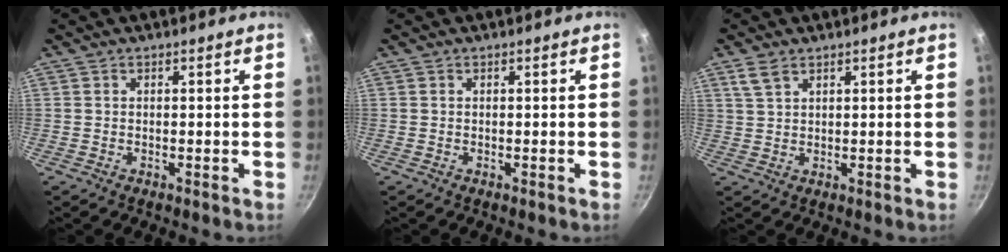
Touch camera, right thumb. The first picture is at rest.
{"total": 0.0}
{"total": 3.4, "force": [2.2, 1.7, 1.9], "torque": [-0.035, -0.003, 0.046]}